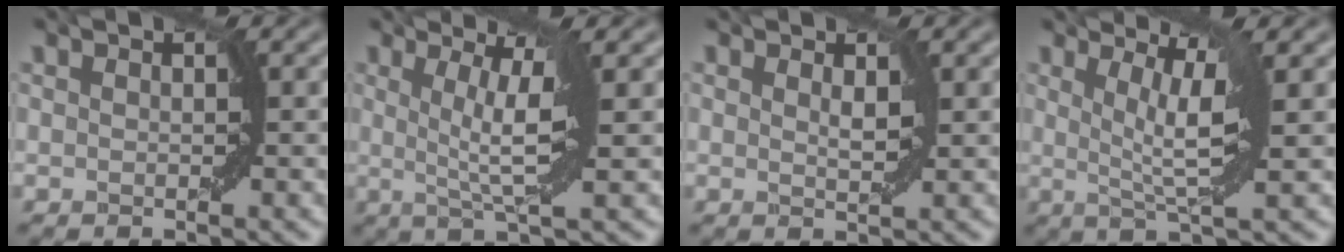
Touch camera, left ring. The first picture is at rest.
{"total": 4.5, "force": [0.3, 0.5, 4.4], "torque": [-0.085, 0.001, 0.012]}
{"total": 0.7, "force": [0.4, 0.2, 0.5], "torque": [-0.007, 0.000, 0.015]}
{"total": 4.3, "force": [0.5, 0.6, 4.3], "torque": [-0.082, -0.001, 0.016]}